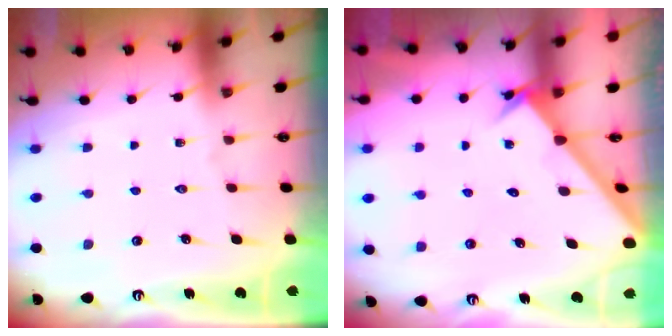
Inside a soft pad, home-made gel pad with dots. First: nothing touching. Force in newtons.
{"total": 2.0, "press": 2.0, "slide": 0.2}